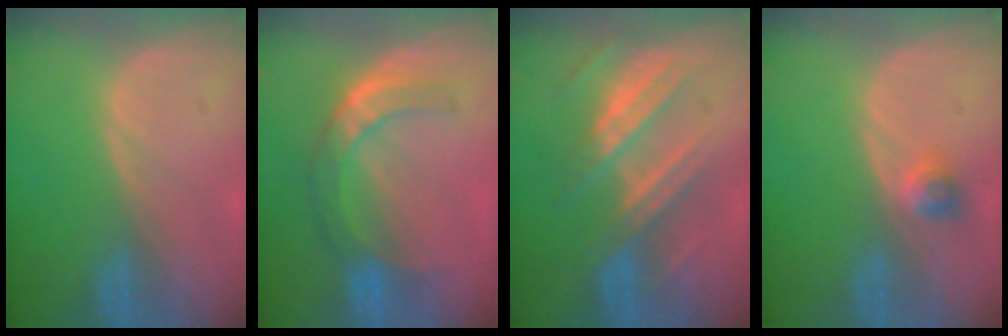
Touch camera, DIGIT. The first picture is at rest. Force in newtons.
{"total": 7.7, "press": 6.5, "slide": 4.2}
{"total": 7.3, "press": 7.3, "slide": 1.0}
{"total": 2.4, "press": 2.0, "slide": 1.3}